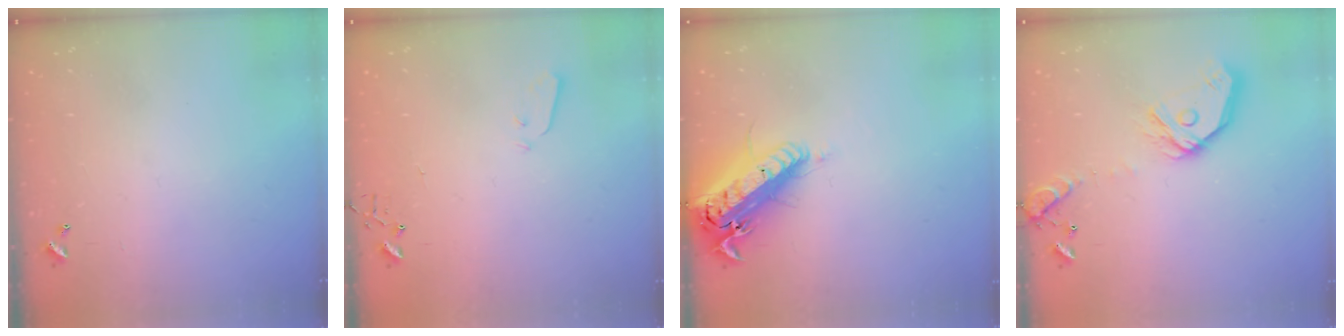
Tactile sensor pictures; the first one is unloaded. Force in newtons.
{"total": 3.0, "press": 3.0, "slide": 0.3}
{"total": 19.3, "press": 18.8, "slide": 4.3}
{"total": 15.9, "press": 15.7, "slide": 2.2}